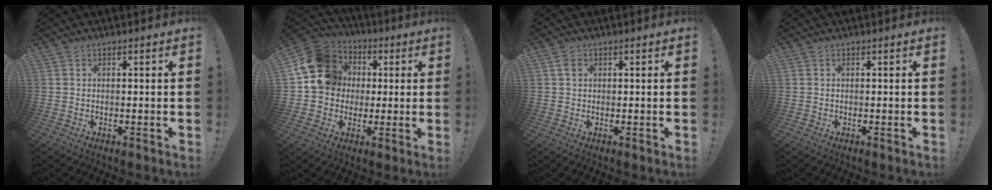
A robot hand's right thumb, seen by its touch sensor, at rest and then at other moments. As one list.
[{"total": 15.9, "force": [3.3, 13.9, 6.9], "torque": [-0.107, -0.003, 0.072]}, {"total": 1.7, "force": [0.6, 1.3, 1.0], "torque": [-0.021, 0.003, 0.011]}, {"total": 0.0}]